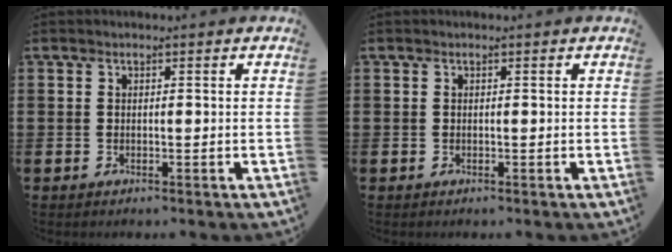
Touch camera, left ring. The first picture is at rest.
{"total": 0.0}